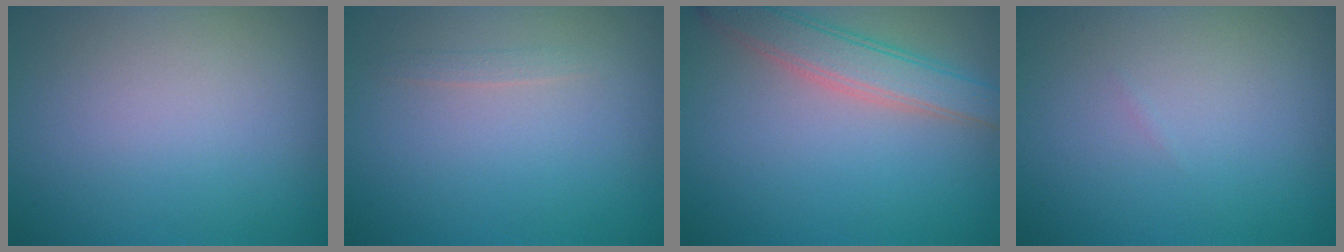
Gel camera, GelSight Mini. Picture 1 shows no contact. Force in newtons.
{"total": 0.6, "press": 0.6, "slide": 0.0}
{"total": 4.0, "press": 4.0, "slide": 0.3}
{"total": 0.0}